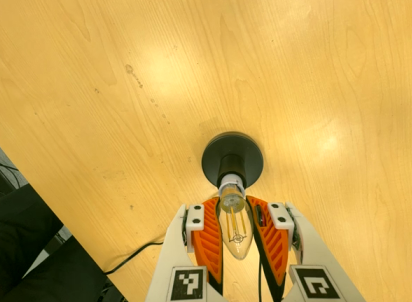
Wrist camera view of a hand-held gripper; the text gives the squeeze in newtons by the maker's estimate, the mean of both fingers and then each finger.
{"total": 20.5, "left": 19.9, "right": 21.2}